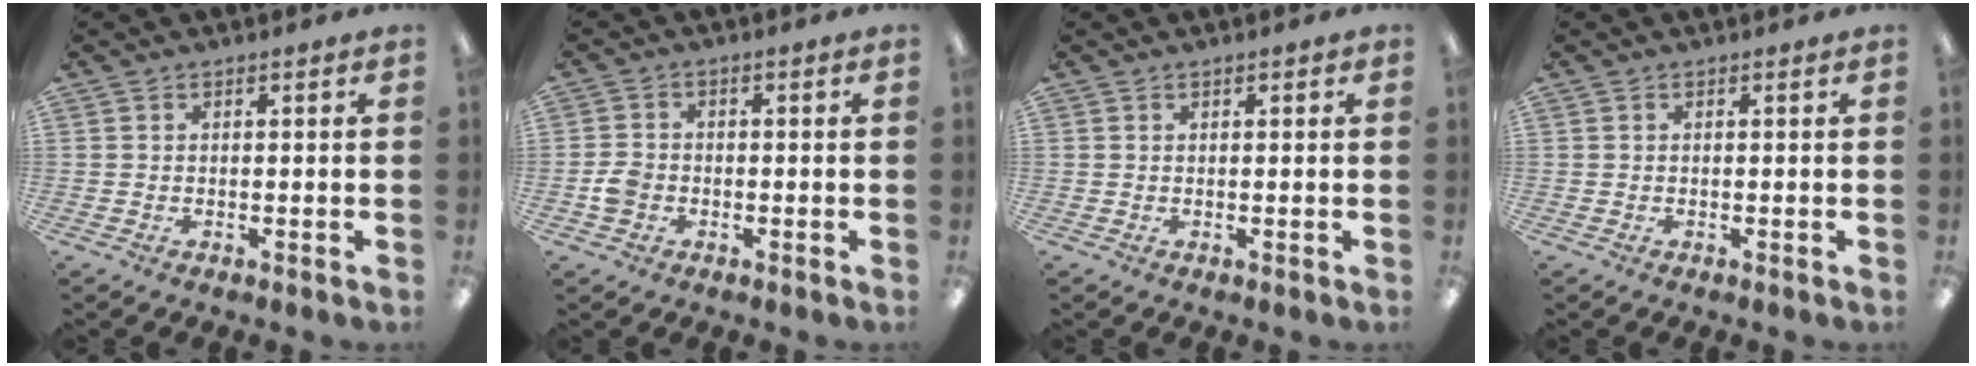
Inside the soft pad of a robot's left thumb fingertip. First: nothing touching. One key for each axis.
{"total": 3.5, "fx": -1.2, "fy": 2.7, "fz": 1.8, "tx": -0.029, "ty": 0.009, "tz": -0.022}
{"total": 0.7, "fx": 0.4, "fy": 0.2, "fz": 0.6, "tx": -0.012, "ty": 0.001, "tz": 0.007}
{"total": 0.0}